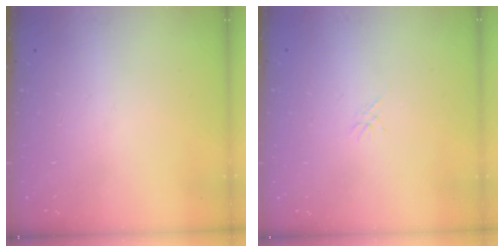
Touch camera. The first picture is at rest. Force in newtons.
{"total": 0.0}